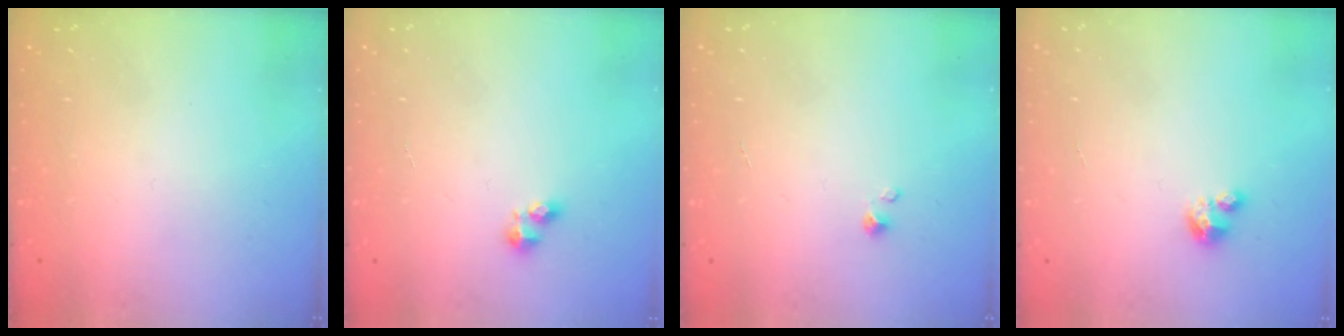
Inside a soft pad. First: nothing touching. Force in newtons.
{"total": 2.6, "press": 2.6, "slide": 0.2}
{"total": 0.6, "press": 0.6, "slide": 0.1}
{"total": 2.4, "press": 2.4, "slide": 0.1}